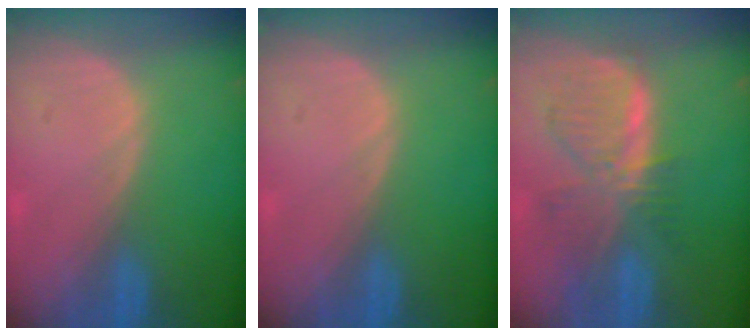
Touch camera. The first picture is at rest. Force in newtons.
{"total": 0.0}
{"total": 7.9, "press": 7.0, "slide": 3.6}